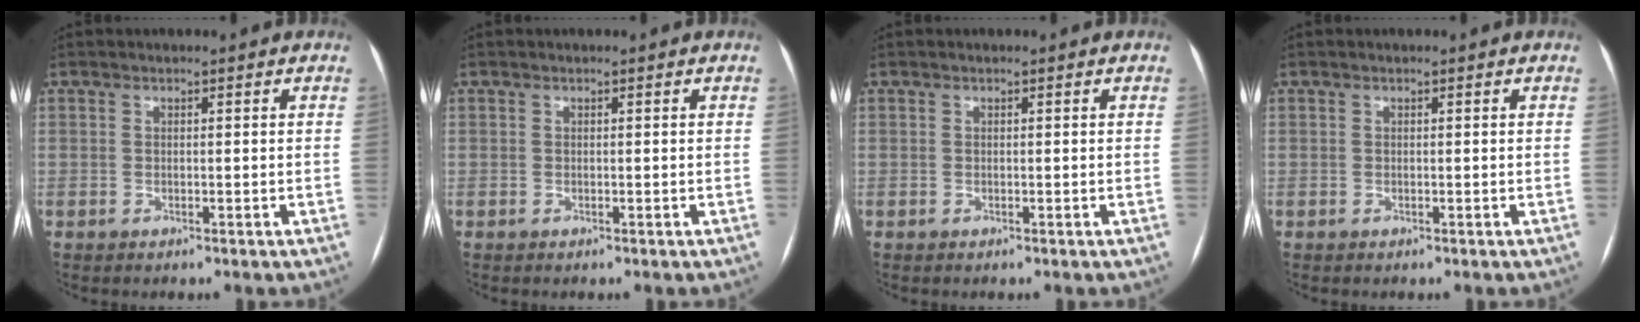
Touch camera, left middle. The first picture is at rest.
{"total": 0.0}
{"total": 0.0}
{"total": 0.0}